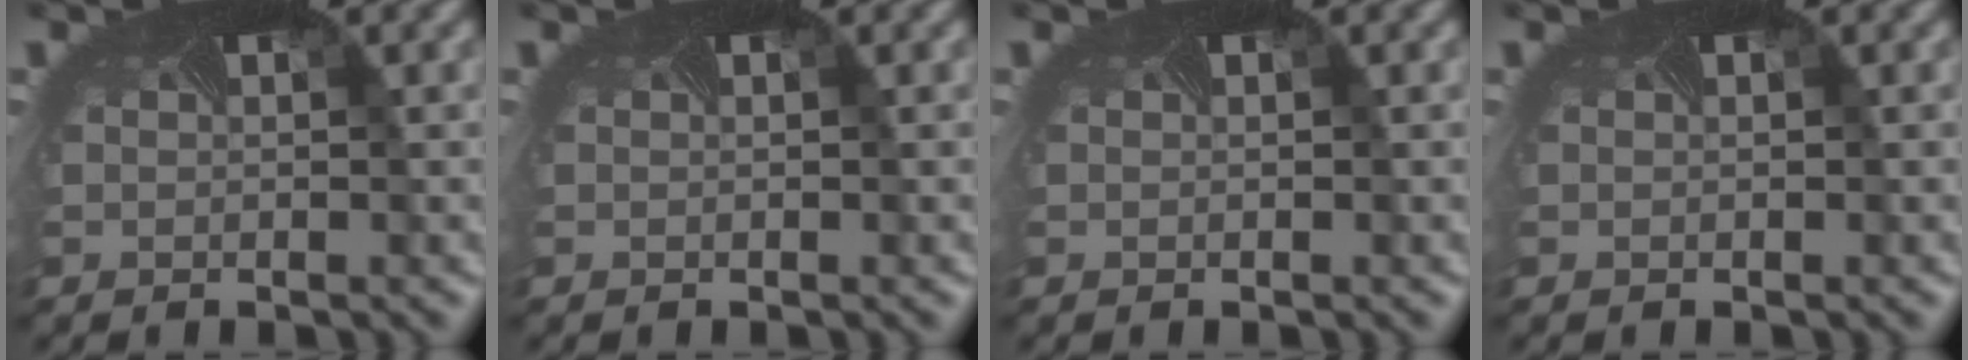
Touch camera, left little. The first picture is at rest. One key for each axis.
{"total": 0.0}
{"total": 0.0}
{"total": 0.0}